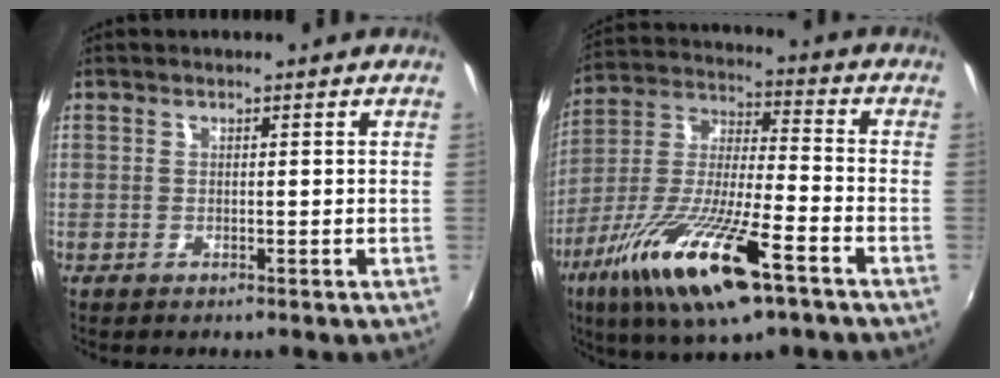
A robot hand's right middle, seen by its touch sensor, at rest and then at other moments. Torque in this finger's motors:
{"motor_torque": [1.34, -0.80, 1.05, 0.21]}